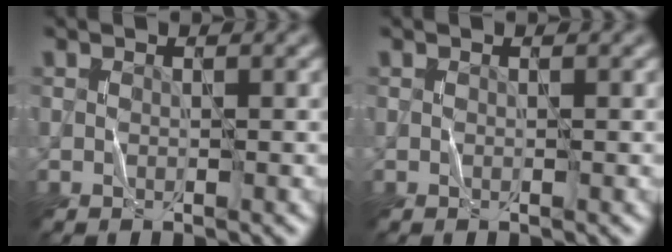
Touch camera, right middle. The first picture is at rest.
{"total": 0.0}